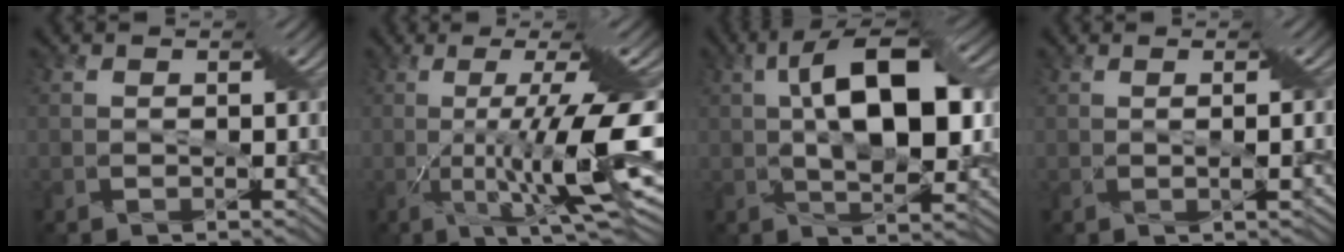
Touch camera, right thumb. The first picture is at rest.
{"total": 11.3, "force": [-1.8, -0.3, 11.2], "torque": [-0.199, 0.003, -0.019]}
{"total": 9.8, "force": [2.2, 3.3, 8.9], "torque": [-0.155, 0.016, 0.041]}
{"total": 1.9, "force": [0.4, -0.8, 1.7], "torque": [-0.040, -0.005, 0.016]}